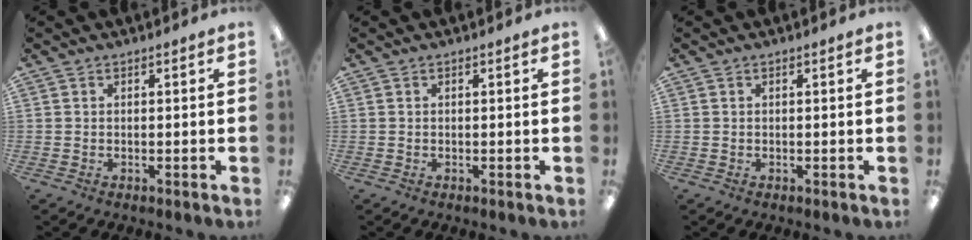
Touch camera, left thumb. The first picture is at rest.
{"total": 0.0}
{"total": 0.0}